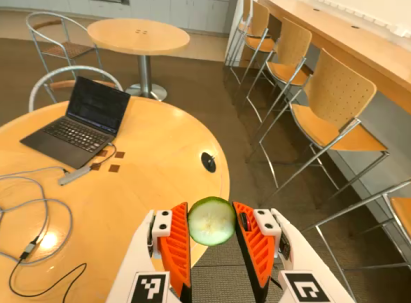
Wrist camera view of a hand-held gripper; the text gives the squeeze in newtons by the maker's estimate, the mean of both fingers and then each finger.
{"total": 10.0, "left": 10.4, "right": 9.6}